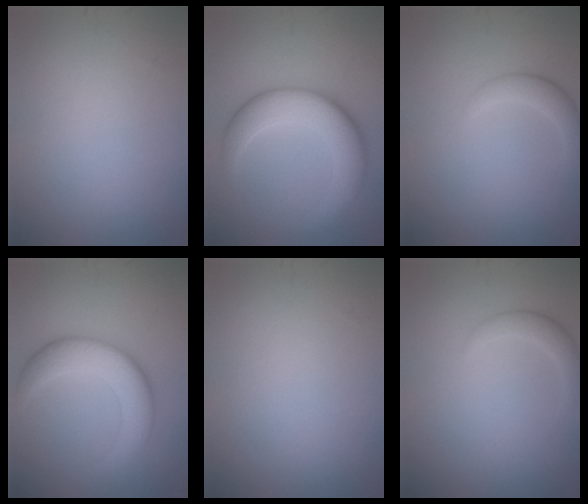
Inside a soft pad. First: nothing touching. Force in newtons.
{"total": 7.2, "press": 7.2, "slide": 0.3}
{"total": 1.8, "press": 1.8, "slide": 0.1}
{"total": 6.0, "press": 6.0, "slide": 0.2}
{"total": 0.0}
{"total": 1.5, "press": 1.5, "slide": 0.2}